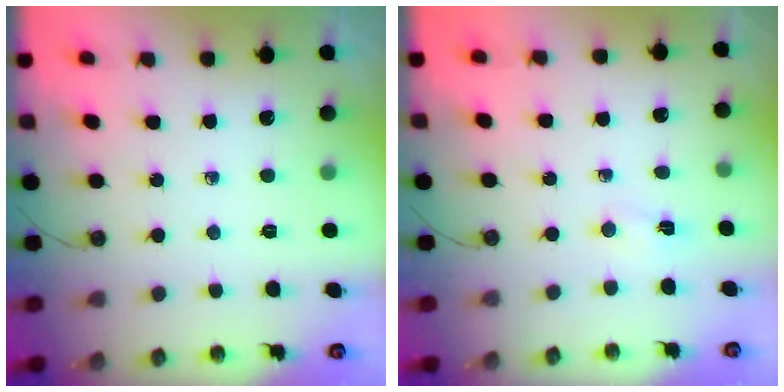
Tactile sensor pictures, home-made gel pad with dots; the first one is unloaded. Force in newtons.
{"total": 3.8, "press": 0.5, "slide": 3.8}